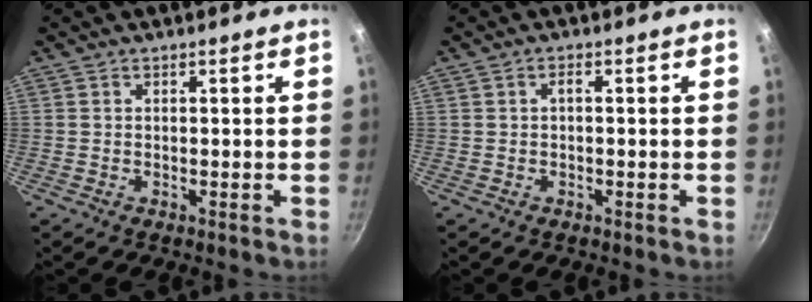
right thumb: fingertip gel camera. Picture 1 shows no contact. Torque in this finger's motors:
{"motor_torque": [0.20, -0.03, 0.73, 0.15, -0.01]}